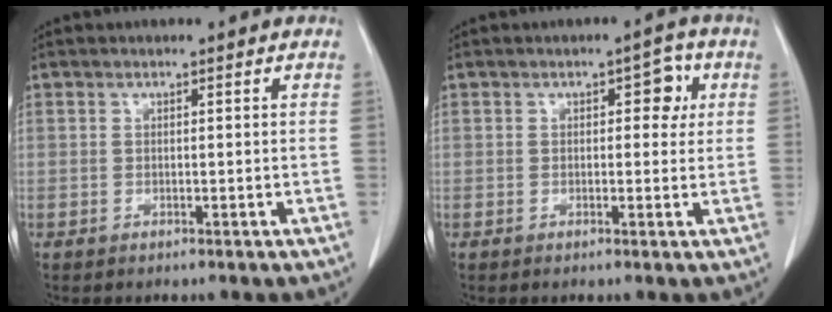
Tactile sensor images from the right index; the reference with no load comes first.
{"total": 3.5, "force": [1.0, 1.9, 2.8], "torque": [-0.028, 0.013, 0.010]}